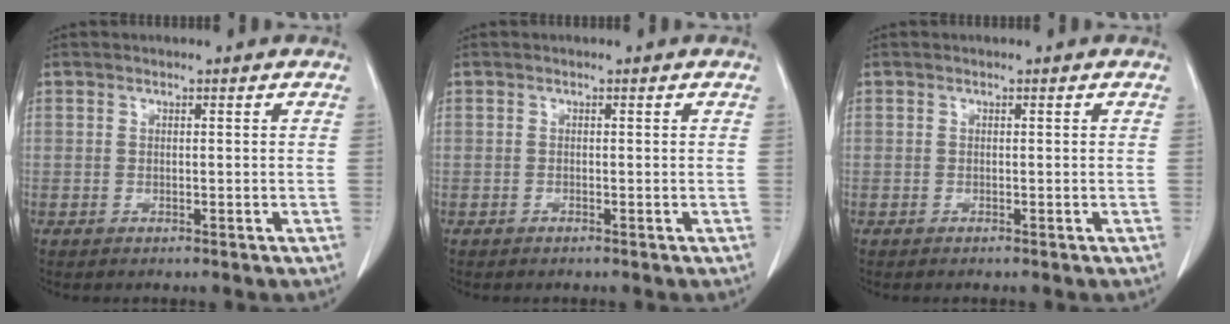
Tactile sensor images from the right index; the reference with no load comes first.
{"total": 0.0}
{"total": 0.0}